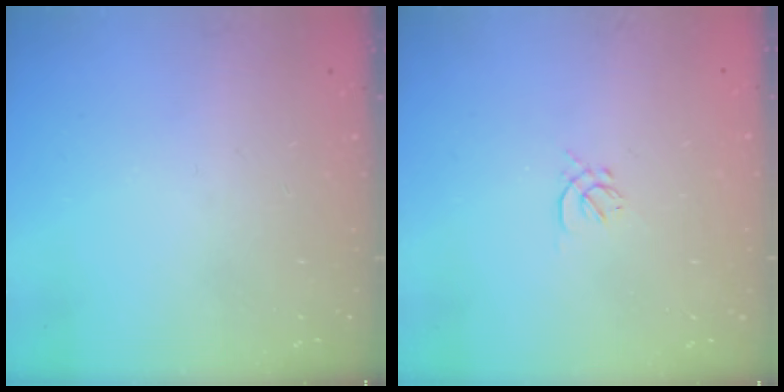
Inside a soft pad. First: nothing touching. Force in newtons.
{"total": 1.0, "press": 0.9, "slide": 0.4}